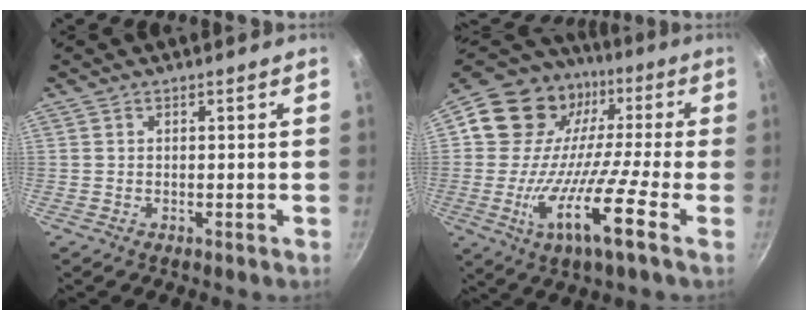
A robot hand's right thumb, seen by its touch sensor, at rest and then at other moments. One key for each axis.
{"total": 19.7, "fx": -4.3, "fy": 10.8, "fz": 15.8, "tx": -0.265, "ty": 0.034, "tz": -0.100}